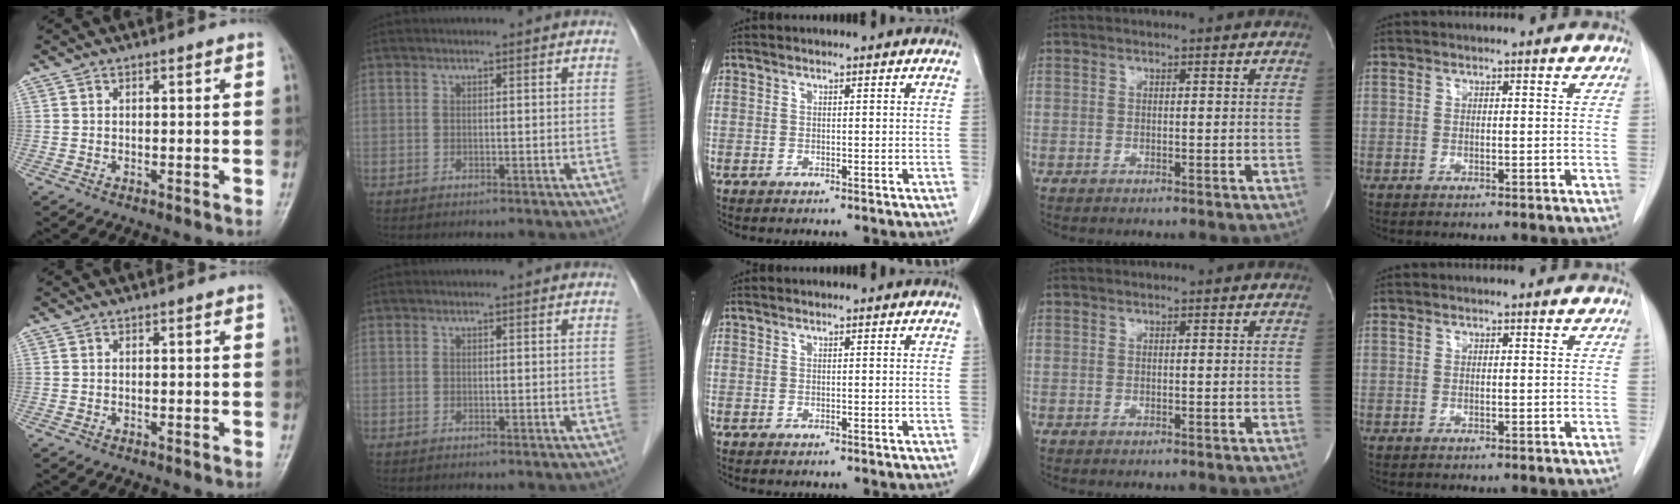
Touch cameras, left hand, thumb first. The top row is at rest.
{}